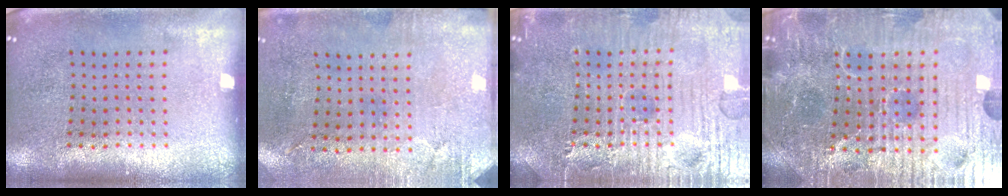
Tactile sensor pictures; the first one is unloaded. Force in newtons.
{"total": 2.8, "press": 2.3, "slide": 1.7}
{"total": 7.1, "press": 7.1, "slide": 0.9}
{"total": 6.0, "press": 5.6, "slide": 2.0}